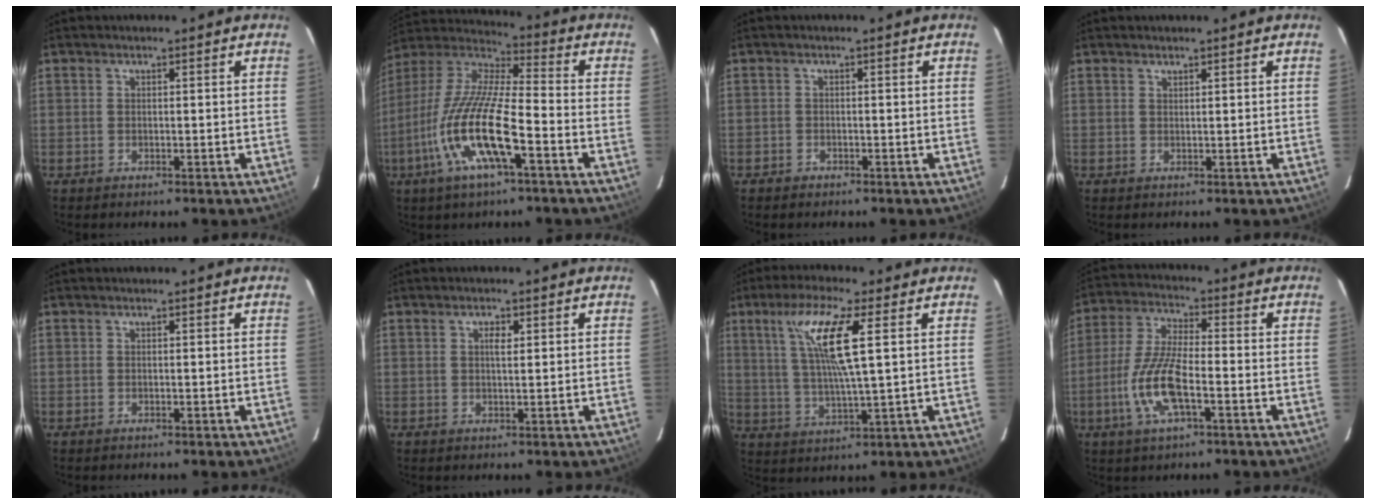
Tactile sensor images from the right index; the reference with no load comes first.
{"total": 17.4, "force": [-6.9, 3.6, 15.6], "torque": [-0.315, -0.019, -0.140]}
{"total": 1.2, "force": [-0.9, 0.8, 0.0], "torque": [0.000, 0.002, -0.013]}
{"total": 0.6, "force": [0.6, 0.1, 0.1], "torque": [0.000, -0.001, 0.012]}
{"total": 0.0}
{"total": 2.0, "force": [0.7, 0.7, 1.7], "torque": [-0.028, 0.002, 0.012]}
{"total": 11.7, "force": [4.0, 1.0, 11.0], "torque": [-0.206, 0.001, 0.079]}
{"total": 11.5, "force": [-4.0, 3.2, 10.2], "torque": [-0.221, -0.004, -0.079]}